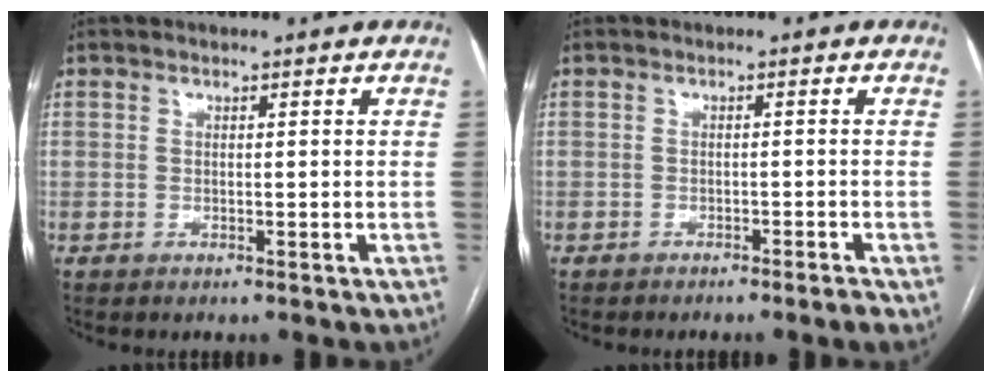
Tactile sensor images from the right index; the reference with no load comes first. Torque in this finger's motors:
{"motor_torque": [-1.12, -0.80, -0.24, -0.07]}